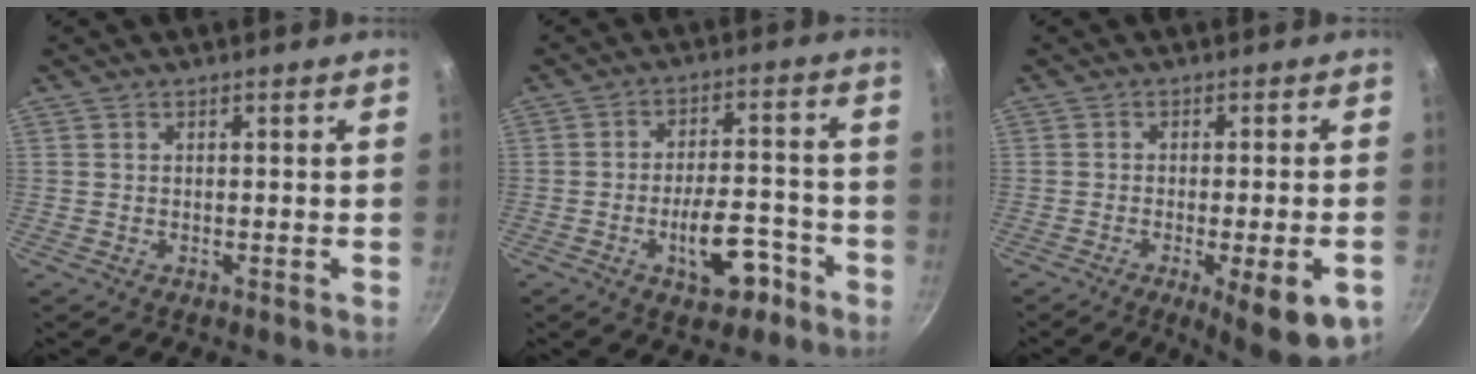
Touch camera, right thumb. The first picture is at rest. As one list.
[{"total": 9.3, "force": [-4.4, 4.5, 6.9], "torque": [-0.095, 0.038, -0.066]}, {"total": 12.0, "force": [-5.2, 3.2, 10.4], "torque": [-0.123, 0.005, -0.063]}]